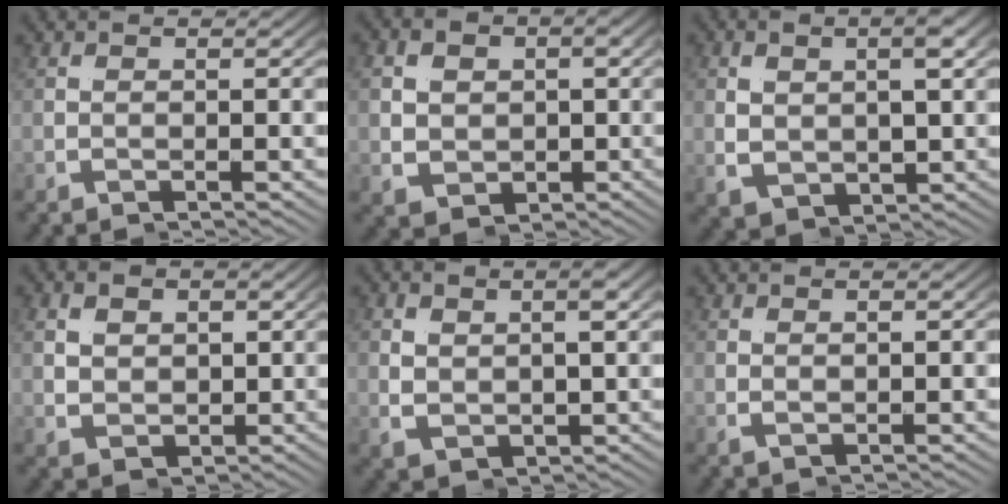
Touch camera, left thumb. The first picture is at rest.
{"total": 6.3, "force": [0.8, 5.1, 3.7], "torque": [-0.057, -0.006, 0.010]}
{"total": 2.7, "force": [-0.4, 0.9, 2.5], "torque": [-0.039, -0.002, -0.002]}
{"total": 3.1, "force": [0.7, 2.4, 1.8], "torque": [-0.030, -0.007, 0.015]}
{"total": 1.6, "force": [-0.1, 0.5, 1.6], "torque": [-0.023, -0.002, 0.000]}
{"total": 1.1, "force": [0.5, -0.6, 0.7], "torque": [-0.004, 0.011, 0.005]}